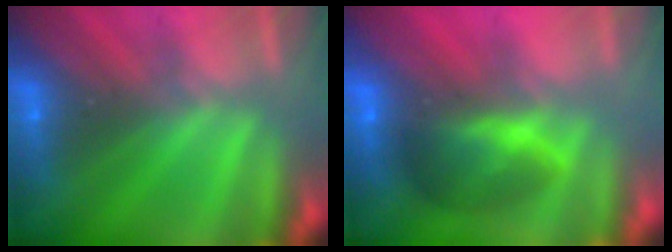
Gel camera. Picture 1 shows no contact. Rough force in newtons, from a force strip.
{"total": 10.1}